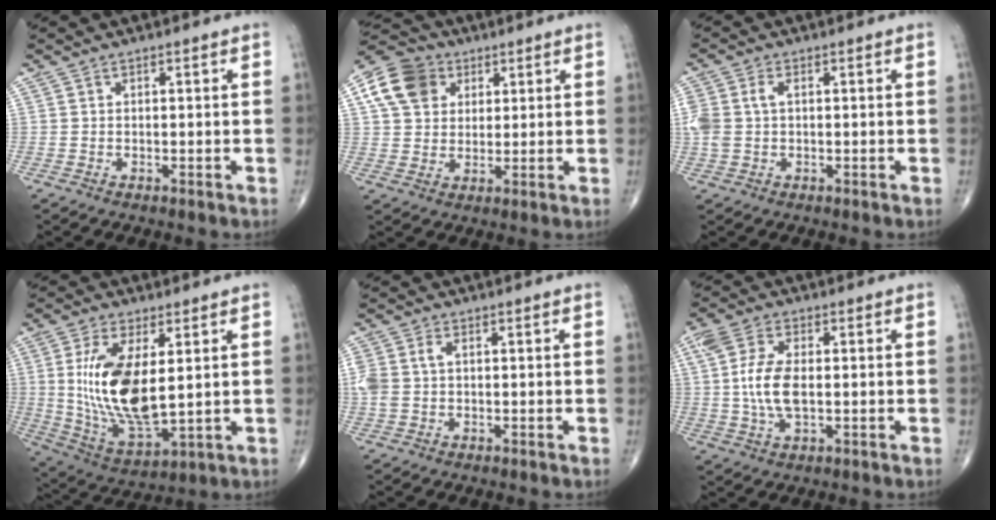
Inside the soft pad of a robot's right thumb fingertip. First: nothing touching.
{"total": 11.0, "force": [4.1, 8.7, 5.2], "torque": [-0.082, 0.000, 0.066]}
{"total": 5.3, "force": [0.6, 3.4, 4.0], "torque": [-0.114, 0.019, 0.014]}
{"total": 16.7, "force": [2.5, 7.3, 14.8], "torque": [-0.288, -0.024, 0.063]}
{"total": 4.6, "force": [0.5, 3.0, 3.4], "torque": [-0.102, 0.018, 0.012]}
{"total": 8.9, "force": [0.3, 4.4, 7.7], "torque": [-0.177, 0.002, 0.007]}